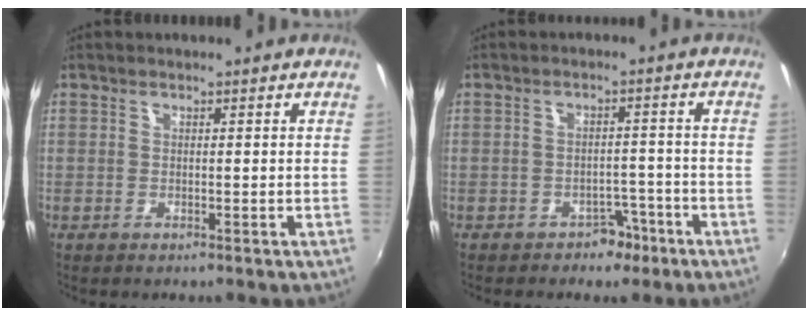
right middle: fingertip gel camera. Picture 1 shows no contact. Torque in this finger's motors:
{"motor_torque": [-0.26, -0.06, 0.00, 0.00]}